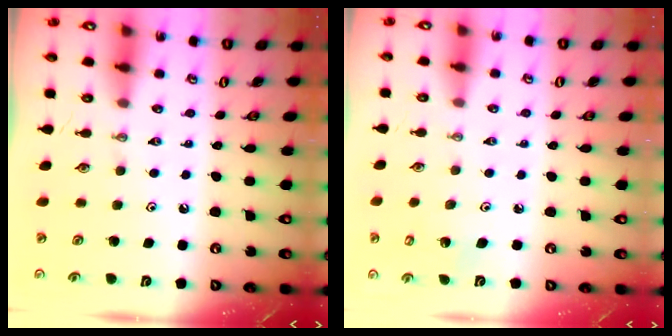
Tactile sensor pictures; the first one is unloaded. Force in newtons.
{"total": 3.2, "press": 3.2, "slide": 0.1}